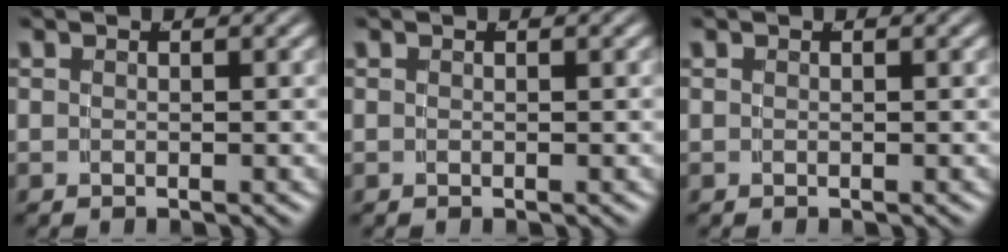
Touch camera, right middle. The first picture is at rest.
{"total": 0.0}
{"total": 0.0}